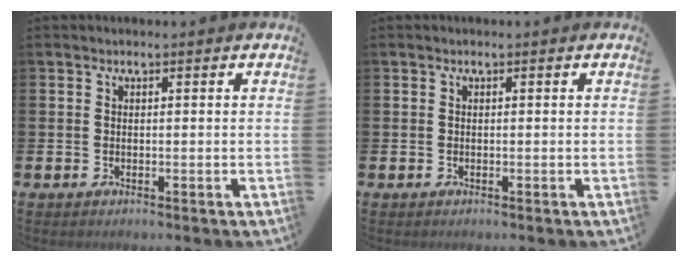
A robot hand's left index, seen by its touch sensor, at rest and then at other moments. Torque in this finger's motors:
{"motor_torque": [-0.04, -0.02, 0.00, 0.00]}